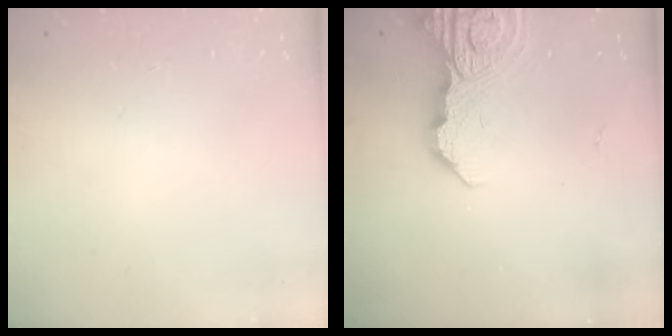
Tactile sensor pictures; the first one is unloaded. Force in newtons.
{"total": 15.5, "press": 15.4, "slide": 1.7}